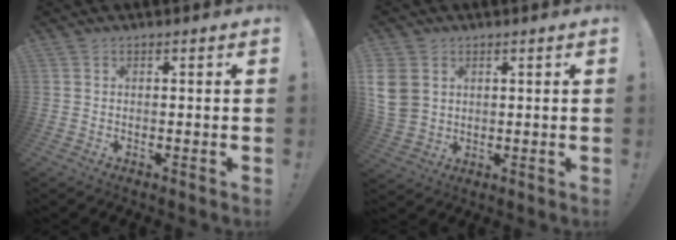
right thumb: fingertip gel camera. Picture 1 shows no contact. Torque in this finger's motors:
{"motor_torque": [-0.11, 0.66, 0.83, 0.13, 0.01]}